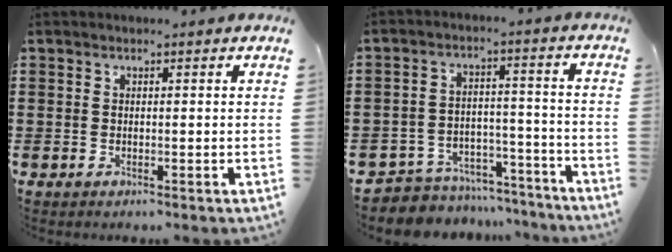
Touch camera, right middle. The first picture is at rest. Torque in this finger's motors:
{"motor_torque": [1.07, -0.80, 0.20, 0.04]}